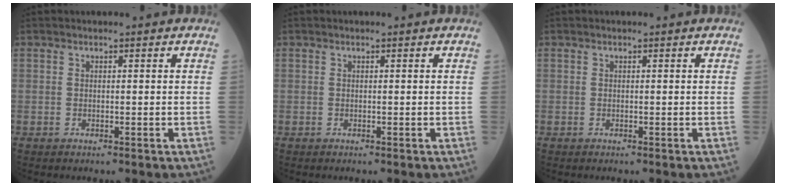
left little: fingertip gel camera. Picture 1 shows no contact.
{"total": 0.0}
{"total": 0.0}